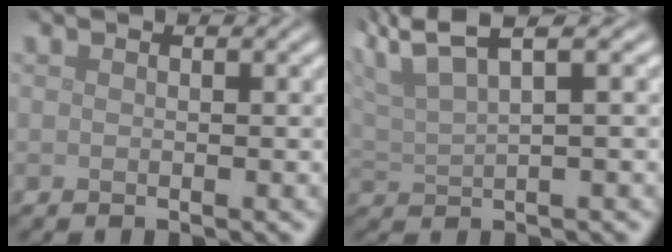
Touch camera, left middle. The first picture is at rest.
{"total": 5.1, "force": [3.8, 1.1, 3.3], "torque": [-0.063, 0.022, 0.064]}